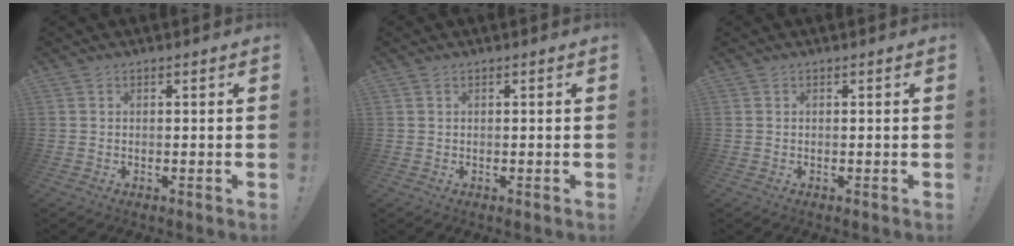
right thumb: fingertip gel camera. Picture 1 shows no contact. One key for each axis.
{"total": 0.0}
{"total": 0.0}